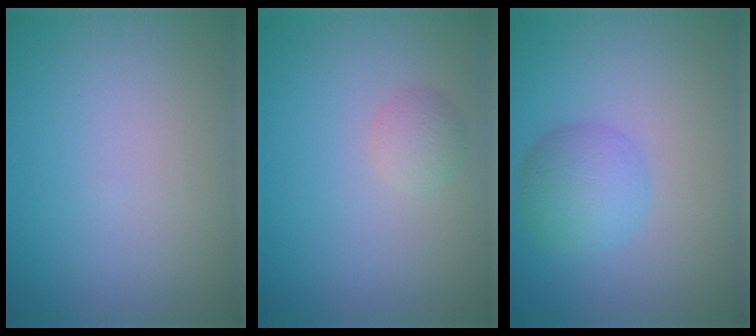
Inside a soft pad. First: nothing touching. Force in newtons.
{"total": 1.4, "press": 1.4, "slide": 0.0}
{"total": 3.5, "press": 3.5, "slide": 0.0}